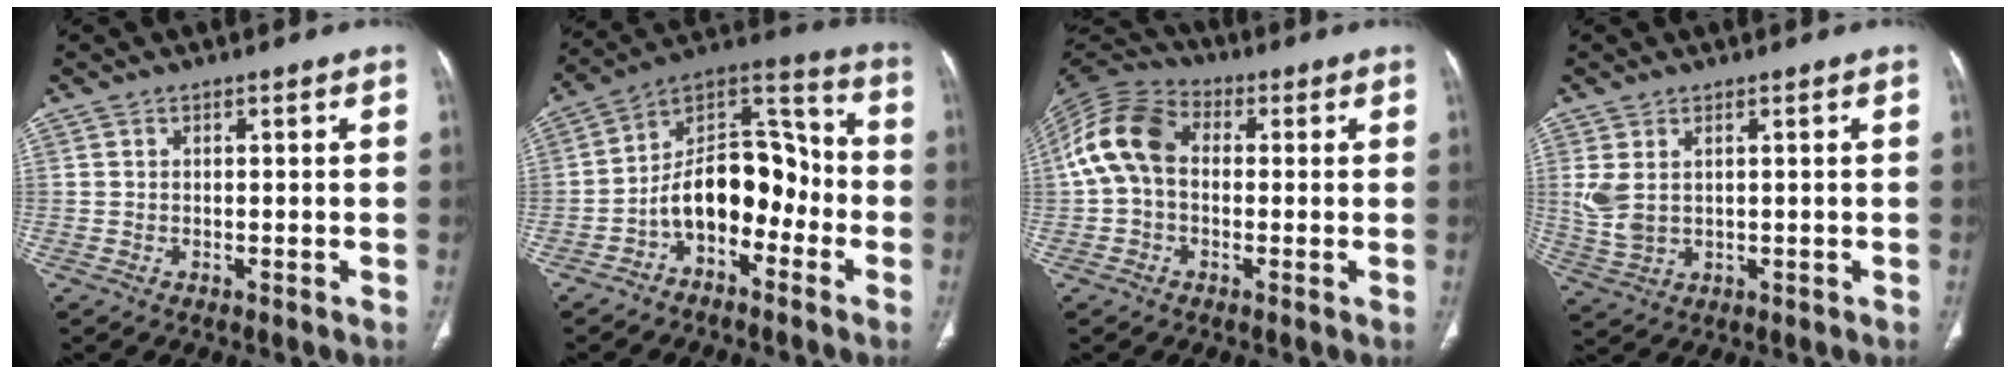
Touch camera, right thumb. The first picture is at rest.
{"total": 14.8, "force": [-4.8, 9.2, 10.6], "torque": [-0.136, 0.085, -0.087]}
{"total": 12.0, "force": [0.6, 8.5, 8.4], "torque": [-0.164, 0.033, -0.002]}
{"total": 5.3, "force": [1.4, 3.1, 4.1], "torque": [-0.099, -0.001, 0.041]}